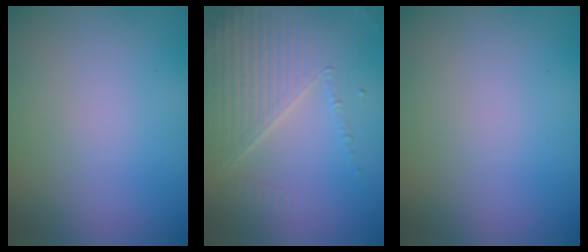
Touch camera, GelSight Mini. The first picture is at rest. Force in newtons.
{"total": 4.4, "press": 3.9, "slide": 2.2}
{"total": 0.0}